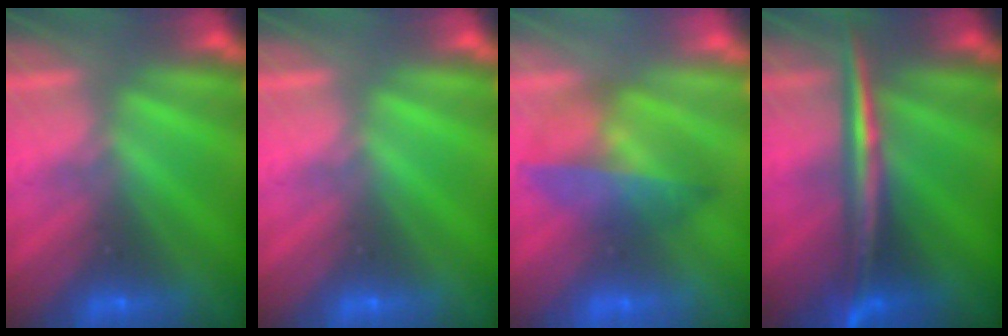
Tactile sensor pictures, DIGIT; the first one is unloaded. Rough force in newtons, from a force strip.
{"total": 0.0}
{"total": 4.5}
{"total": 2.9}